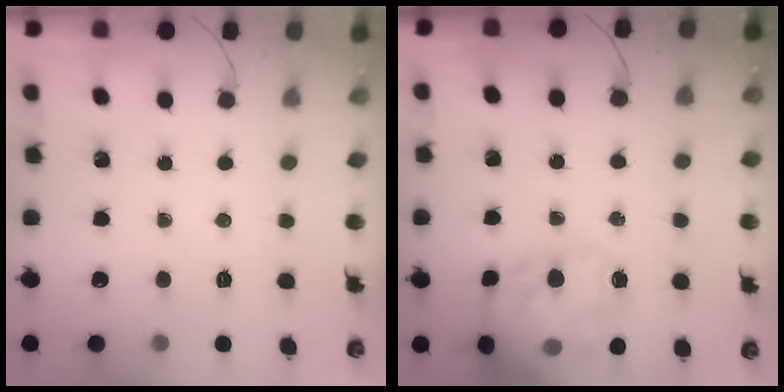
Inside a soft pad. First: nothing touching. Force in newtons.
{"total": 17.6, "press": 17.4, "slide": 2.5}